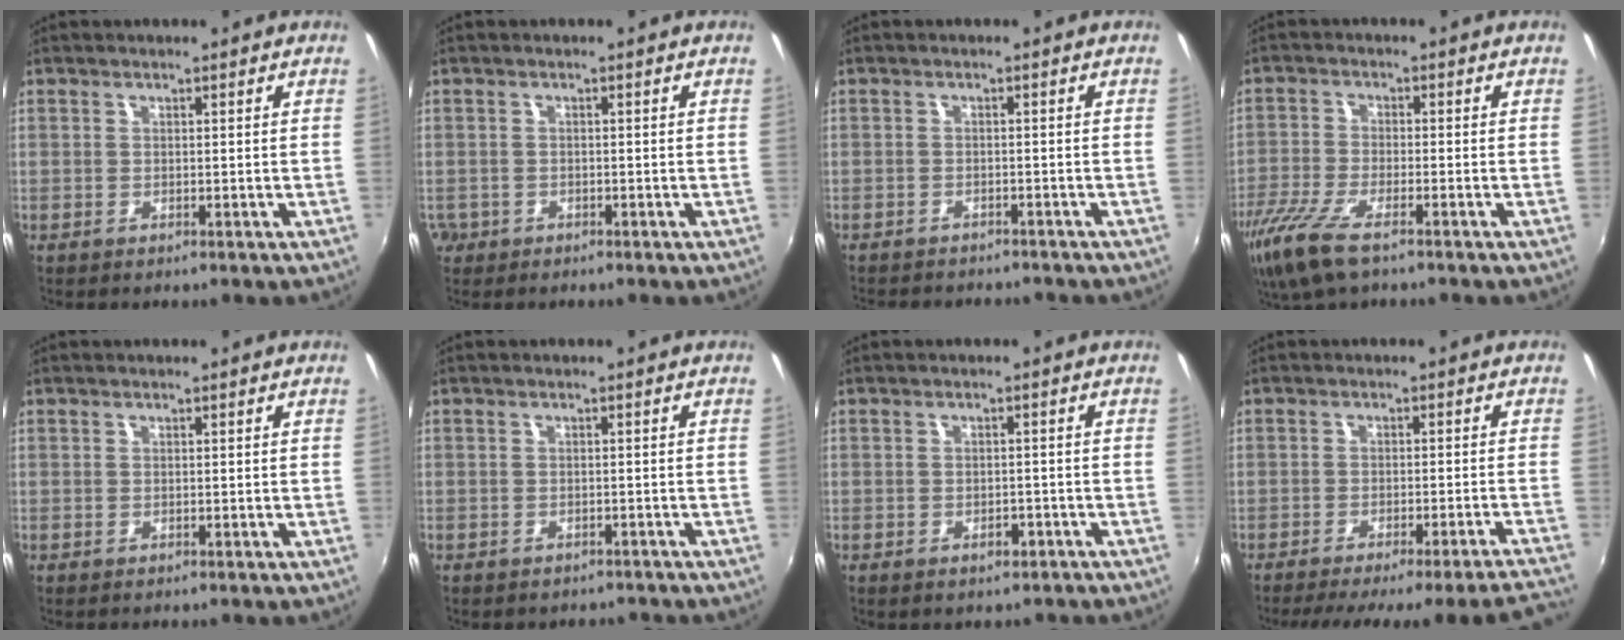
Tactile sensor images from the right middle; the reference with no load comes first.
{"total": 2.5, "force": [-1.4, 2.0, 0.6], "torque": [-0.020, -0.003, -0.024]}
{"total": 7.5, "force": [-6.9, 1.9, 2.4], "torque": [-0.061, -0.017, -0.100]}
{"total": 10.1, "force": [-6.9, 2.7, 6.8], "torque": [-0.165, -0.035, -0.137]}
{"total": 0.0}
{"total": 3.5, "force": [-3.1, 1.4, 0.9], "torque": [-0.019, -0.014, -0.040]}
{"total": 2.7, "force": [-1.8, 1.6, 1.2], "torque": [-0.023, -0.003, -0.021]}
{"total": 18.5, "force": [-16.9, -1.0, 7.5], "torque": [-0.109, -0.030, -0.232]}